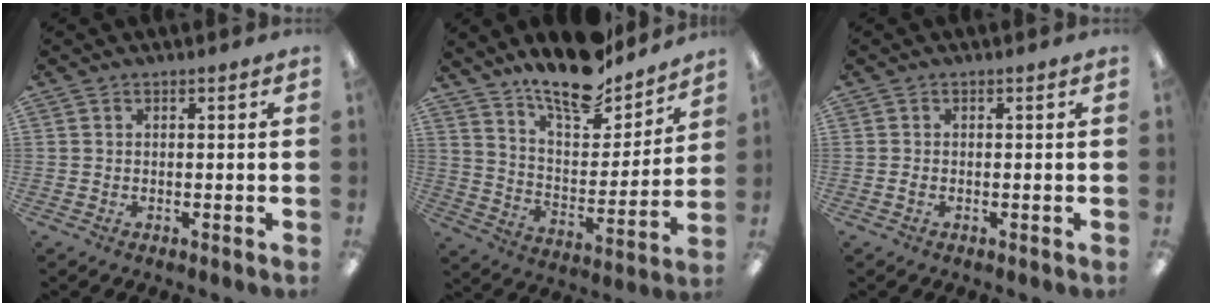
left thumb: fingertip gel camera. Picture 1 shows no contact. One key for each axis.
{"total": 16.1, "fx": 14.5, "fy": 4.0, "fz": 5.8, "tx": -0.102, "ty": -0.112, "tz": 0.253}
{"total": 0.6, "fx": -0.2, "fy": 0.4, "fz": 0.4, "tx": -0.008, "ty": 0.001, "tz": -0.005}